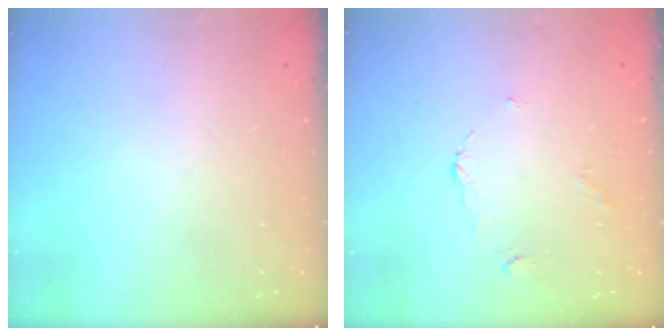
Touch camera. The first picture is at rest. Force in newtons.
{"total": 2.6, "press": 2.5, "slide": 0.4}